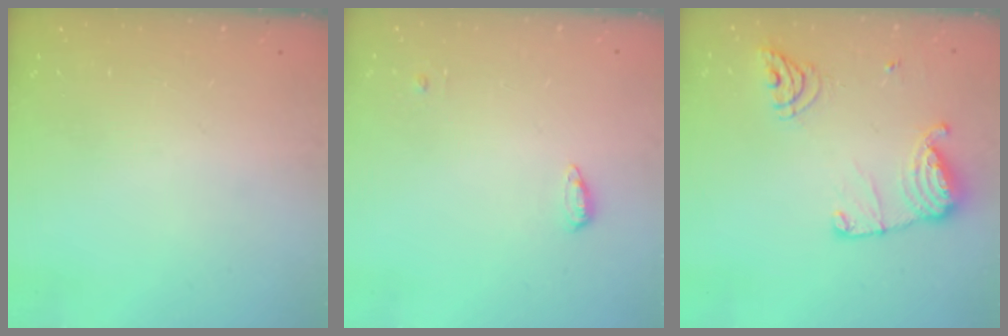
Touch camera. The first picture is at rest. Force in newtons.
{"total": 4.2, "press": 4.1, "slide": 0.8}
{"total": 13.2, "press": 13.2, "slide": 1.2}